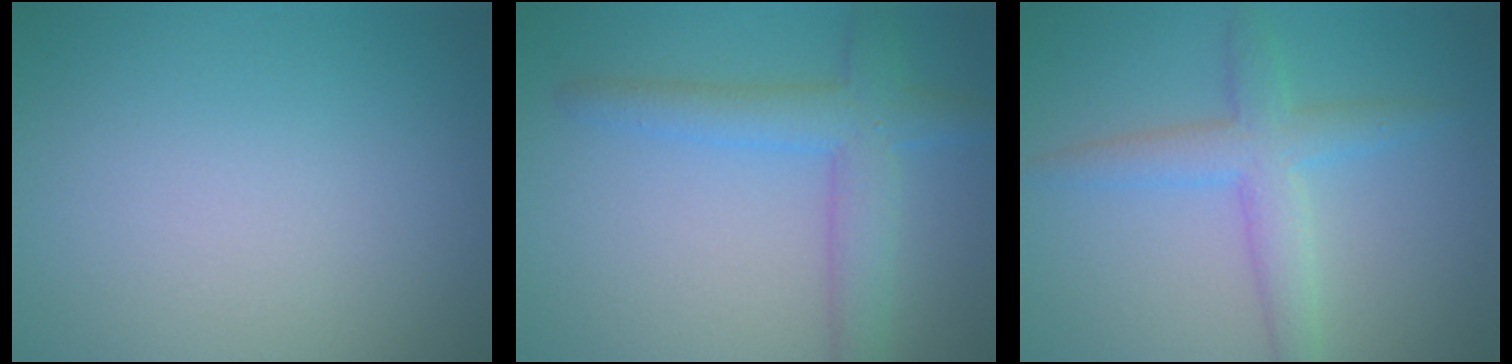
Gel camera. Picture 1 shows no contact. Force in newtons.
{"total": 4.5, "press": 4.5, "slide": 0.2}
{"total": 3.7, "press": 3.7, "slide": 0.0}